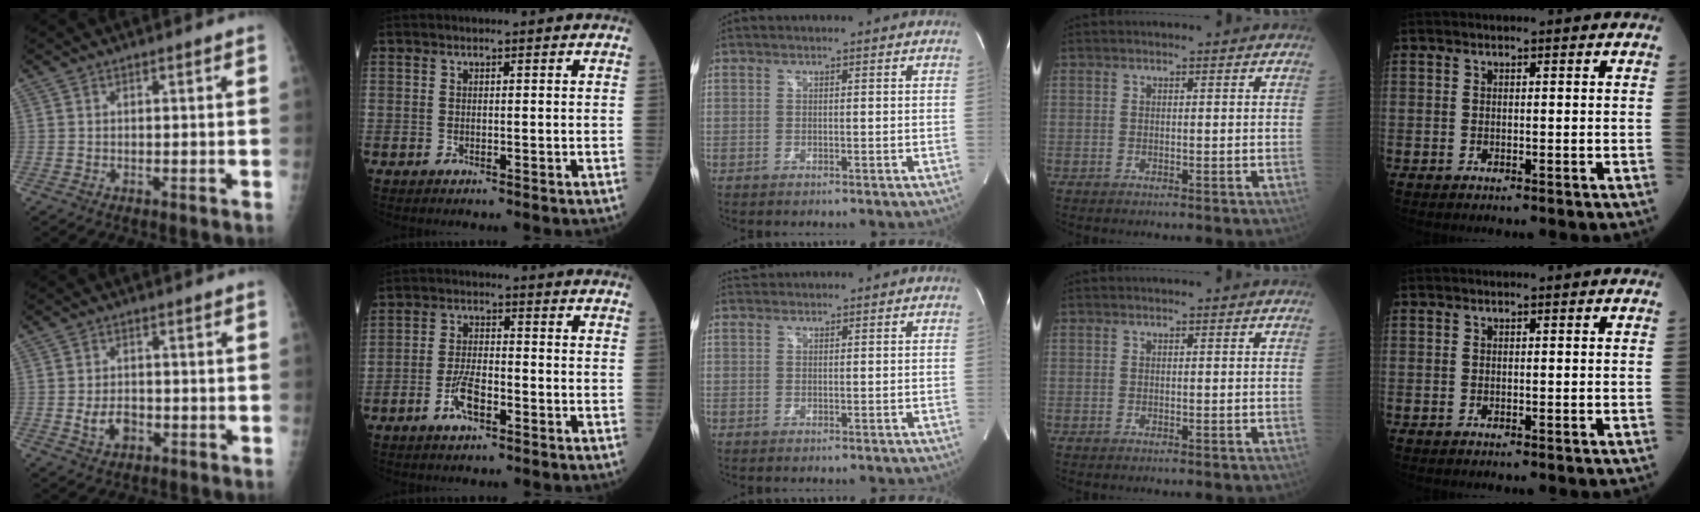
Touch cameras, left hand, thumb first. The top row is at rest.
{"thumb": {"total": 4.0, "force": [-1.0, 2.8, 2.6], "torque": [-0.040, 0.003, -0.013]}, "index": {"total": 5.0, "force": [-2.7, 1.6, 3.9], "torque": [-0.082, 0.000, -0.051]}, "middle": {"total": 1.3, "force": [1.3, 0.2, -0.2], "torque": [-0.007, 0.011, 0.028]}}